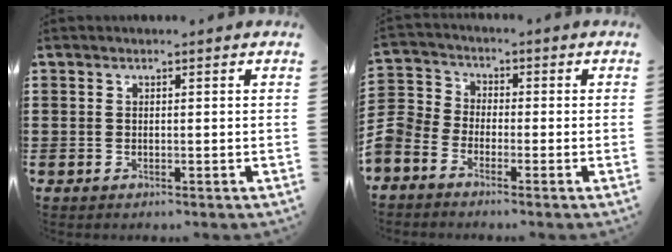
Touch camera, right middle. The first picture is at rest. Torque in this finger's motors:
{"motor_torque": [2.14, 0.00, 0.57, 0.21]}